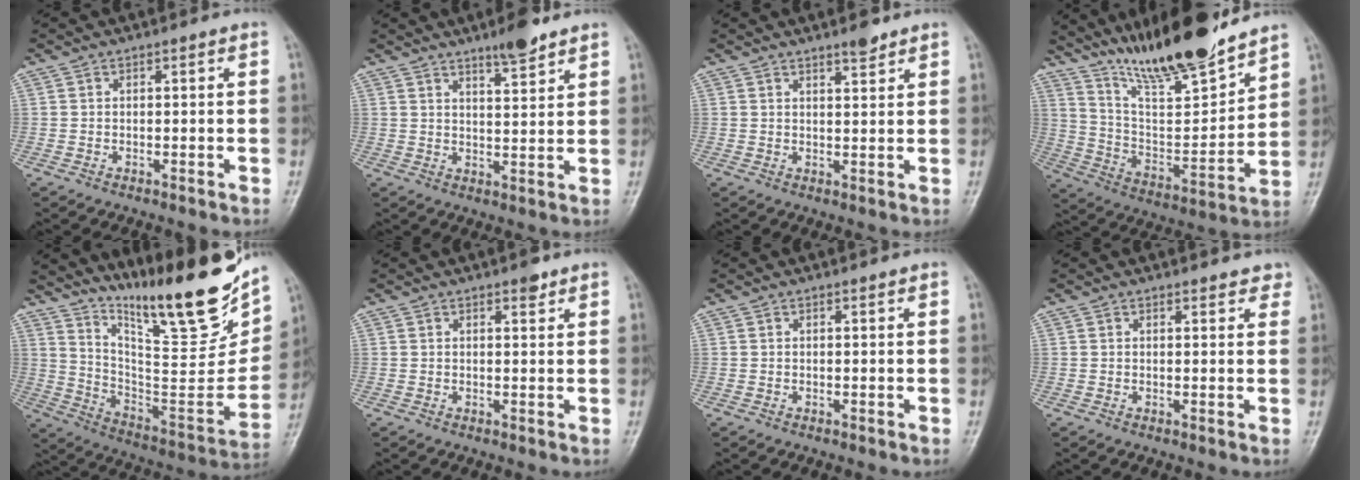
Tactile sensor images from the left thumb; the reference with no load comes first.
{"total": 5.8, "force": [4.5, 1.2, 3.6], "torque": [-0.044, -0.033, 0.069]}
{"total": 2.9, "force": [2.4, 0.7, 1.5], "torque": [-0.018, -0.019, 0.038]}
{"total": 19.5, "force": [16.3, 3.5, 10.2], "torque": [-0.136, -0.097, 0.290]}
{"total": 25.2, "force": [18.0, 5.0, 16.9], "torque": [-0.225, -0.103, 0.300]}
{"total": 1.8, "force": [1.4, 0.7, 1.0], "torque": [-0.008, -0.007, 0.018]}
{"total": 0.0}
{"total": 2.8, "force": [2.4, 1.1, 0.8], "torque": [0.010, -0.008, 0.019]}